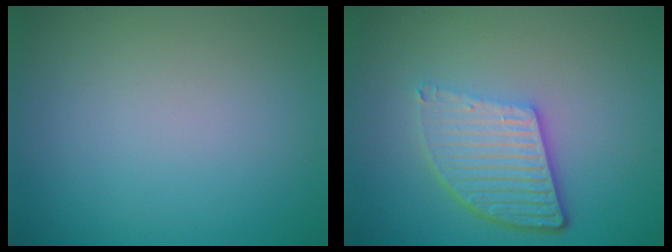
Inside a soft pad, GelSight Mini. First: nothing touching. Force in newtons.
{"total": 5.6, "press": 3.9, "slide": 4.0}